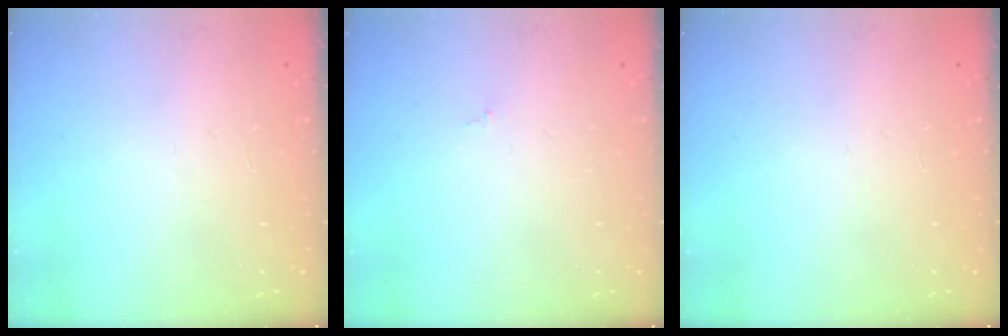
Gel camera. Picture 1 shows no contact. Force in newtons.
{"total": 0.0}
{"total": 0.0}